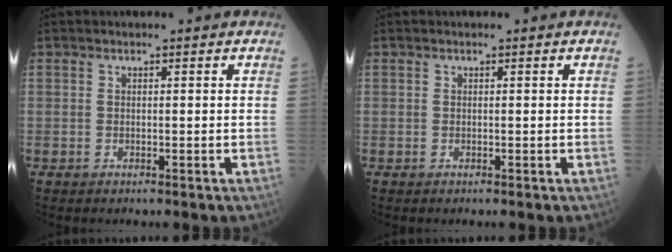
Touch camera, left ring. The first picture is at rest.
{"total": 0.0}